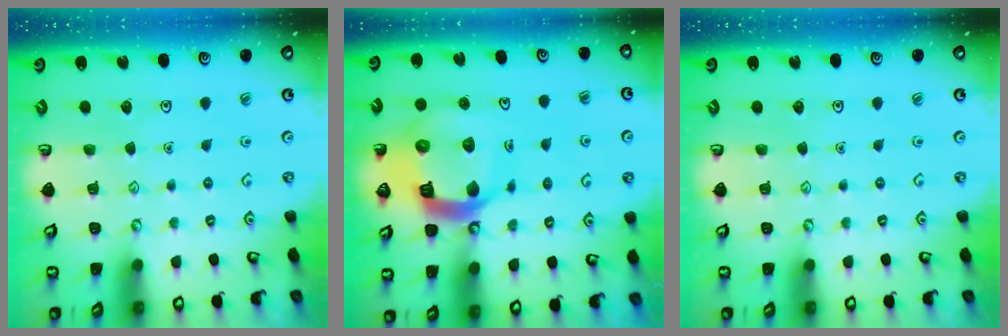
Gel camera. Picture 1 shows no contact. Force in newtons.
{"total": 18.0, "press": 17.9, "slide": 1.9}
{"total": 0.0}